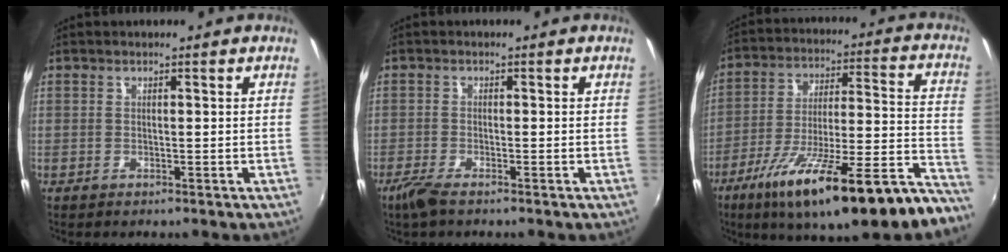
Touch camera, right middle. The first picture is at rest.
{"total": 3.4, "force": [-2.5, 0.5, 2.2], "torque": [-0.060, -0.009, -0.051]}
{"total": 26.9, "force": [-19.5, 4.5, 18.0], "torque": [-0.275, -0.050, -0.295]}